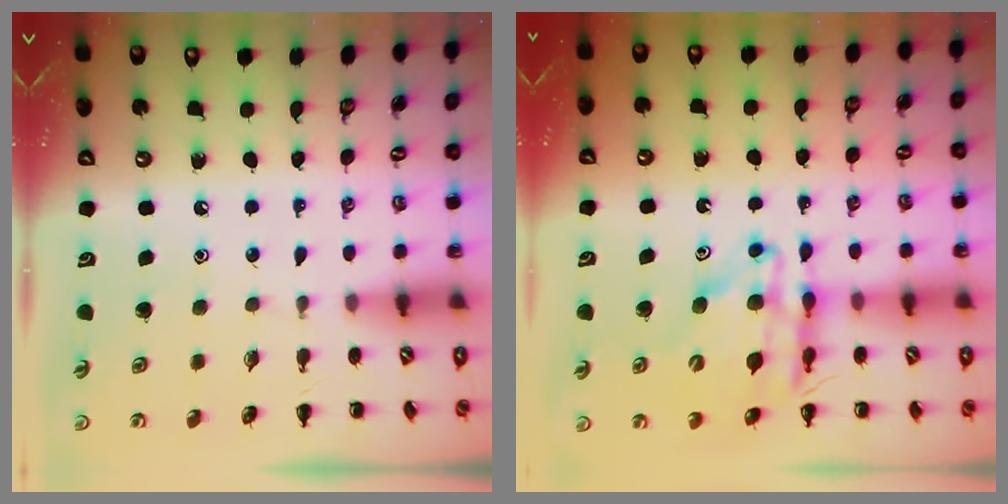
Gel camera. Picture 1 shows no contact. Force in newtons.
{"total": 12.5, "press": 12.0, "slide": 3.6}